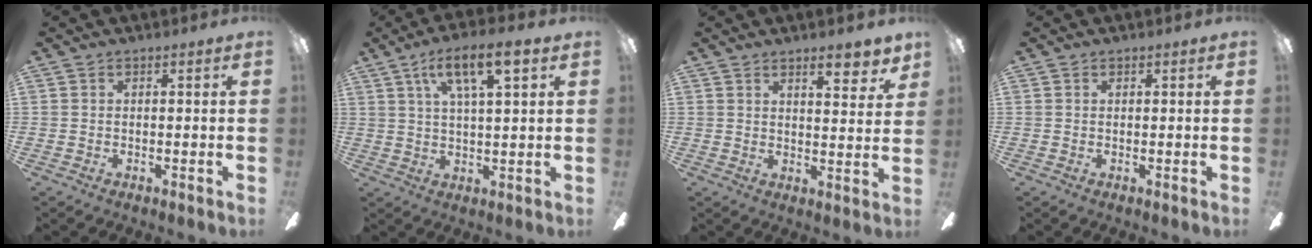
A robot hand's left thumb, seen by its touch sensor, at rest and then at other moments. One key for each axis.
{"total": 10.2, "fx": 5.5, "fy": 2.8, "fz": 8.1, "tx": -0.140, "ty": -0.010, "tz": 0.092}
{"total": 6.3, "fx": 4.9, "fy": 1.8, "fz": 3.6, "tx": -0.035, "ty": -0.033, "tz": 0.076}
{"total": 0.0}